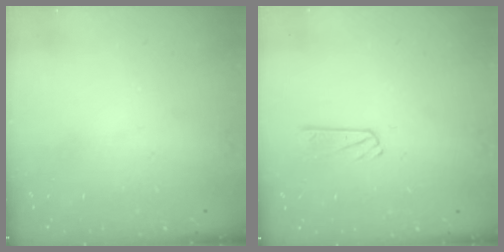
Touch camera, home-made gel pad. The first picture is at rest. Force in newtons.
{"total": 4.4, "press": 4.4, "slide": 0.1}